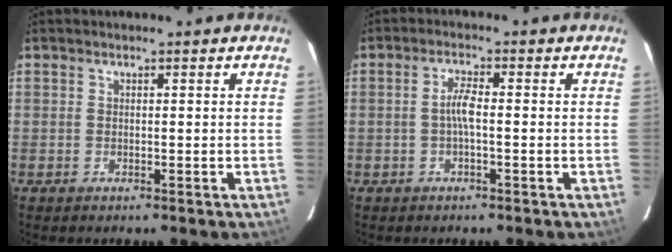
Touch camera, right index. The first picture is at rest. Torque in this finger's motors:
{"motor_torque": [0.40, -0.08, 0.30, 0.07]}